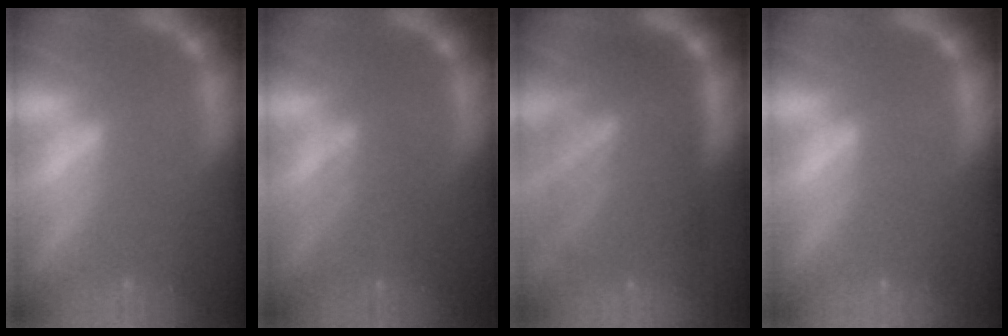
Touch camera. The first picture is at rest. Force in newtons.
{"total": 3.6}
{"total": 9.5}
{"total": 0.0}